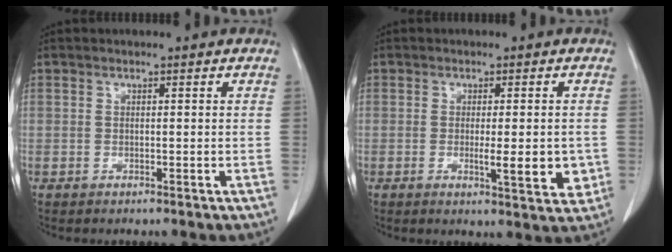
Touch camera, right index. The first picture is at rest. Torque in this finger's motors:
{"motor_torque": [0.01, 0.02, 0.20, 0.03]}